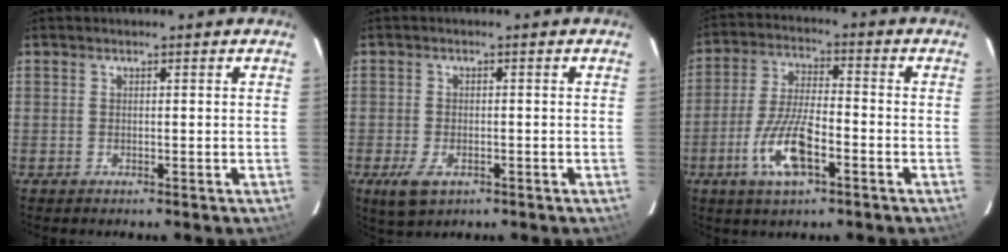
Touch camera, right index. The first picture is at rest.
{"total": 5.1, "force": [-2.5, 2.7, 3.5], "torque": [-0.081, -0.012, -0.040]}
{"total": 10.9, "force": [-4.9, 3.3, 9.2], "torque": [-0.195, -0.007, -0.092]}